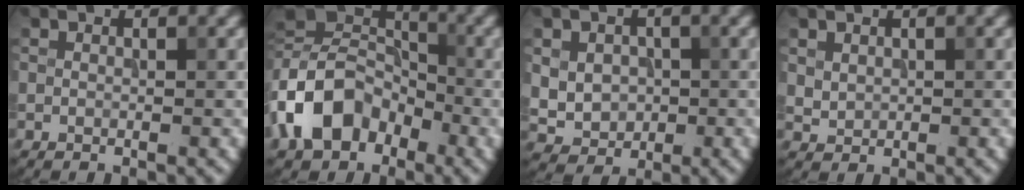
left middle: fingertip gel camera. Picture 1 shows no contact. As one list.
[{"total": 9.3, "force": [-3.6, 6.6, 5.4], "torque": [-0.100, 0.008, -0.085]}, {"total": 4.4, "force": [0.2, 3.8, 2.3], "torque": [-0.039, 0.002, -0.002]}, {"total": 1.1, "force": [0.5, 0.8, 0.4], "torque": [-0.007, -0.003, 0.017]}]